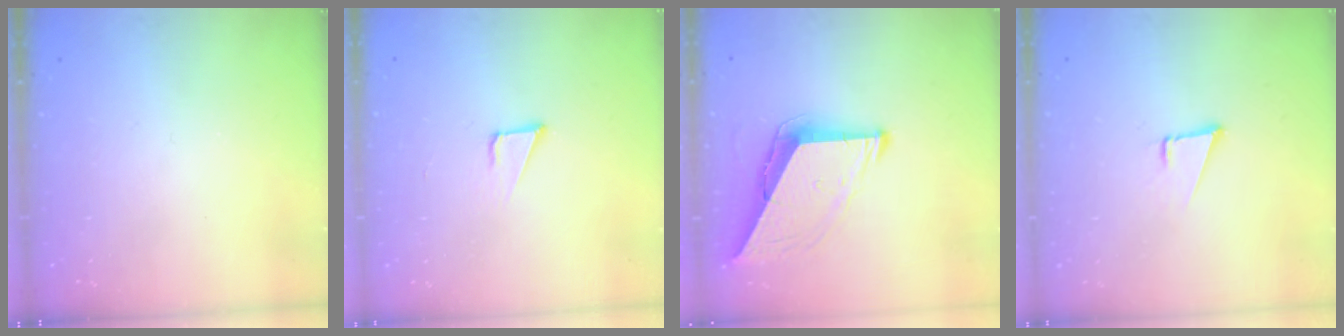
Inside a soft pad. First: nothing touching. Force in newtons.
{"total": 2.1, "press": 2.1, "slide": 0.1}
{"total": 10.0, "press": 9.9, "slide": 1.0}
{"total": 1.7, "press": 1.7, "slide": 0.1}